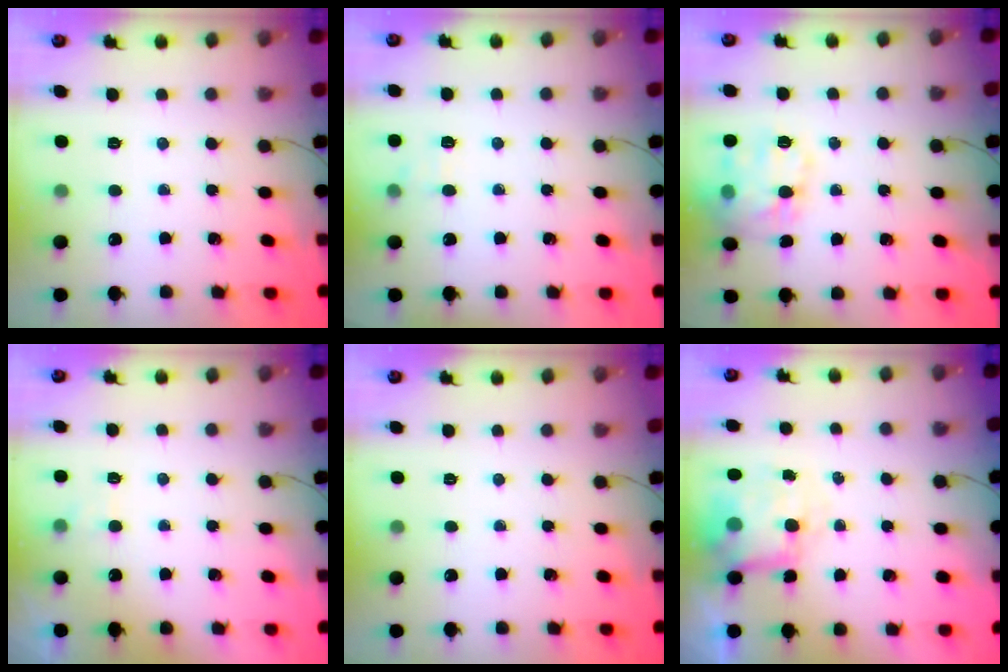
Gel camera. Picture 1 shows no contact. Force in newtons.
{"total": 6.5, "press": 6.2, "slide": 1.8}
{"total": 15.1, "press": 15.0, "slide": 1.2}
{"total": 1.4, "press": 1.0, "slide": 1.0}
{"total": 0.0}
{"total": 8.1, "press": 8.0, "slide": 1.7}